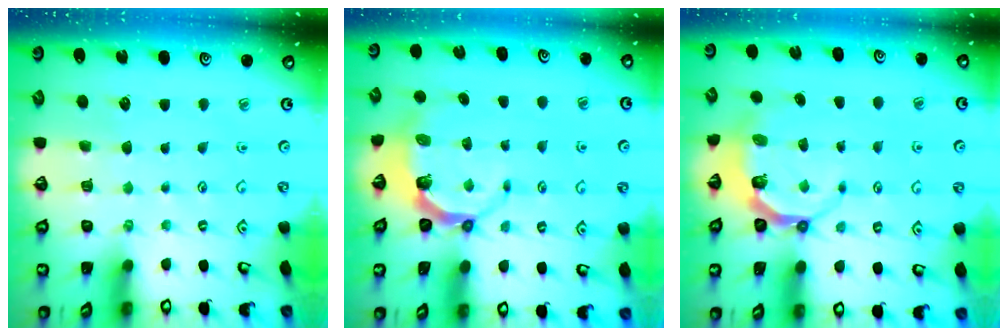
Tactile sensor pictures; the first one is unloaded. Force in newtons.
{"total": 5.4, "press": 4.3, "slide": 3.2}
{"total": 6.2, "press": 5.3, "slide": 3.3}